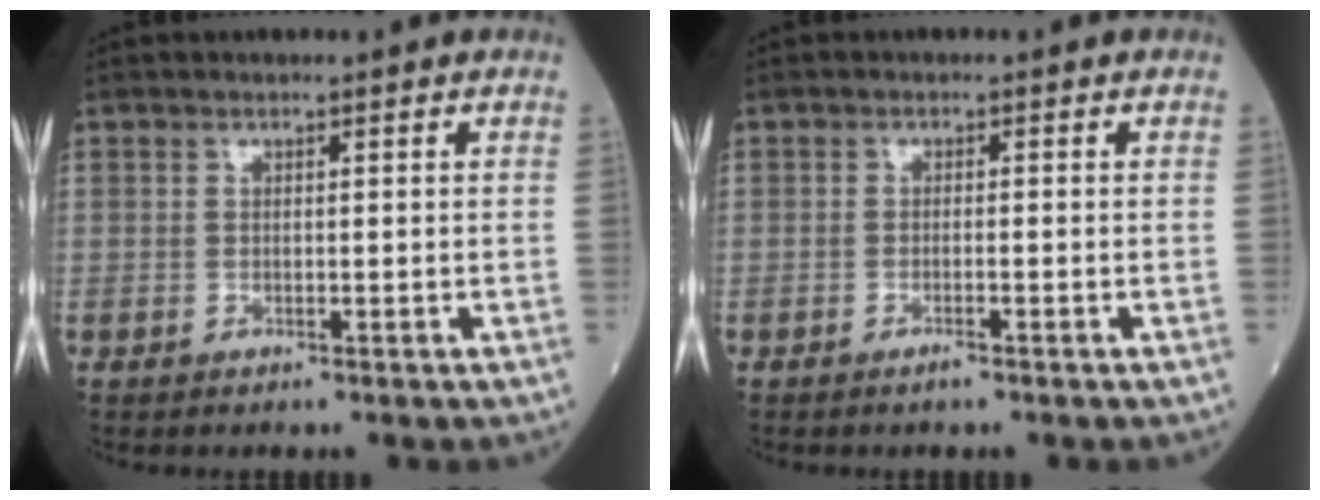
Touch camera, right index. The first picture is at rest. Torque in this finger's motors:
{"motor_torque": [0.29, 0.03, 0.09, 0.00]}